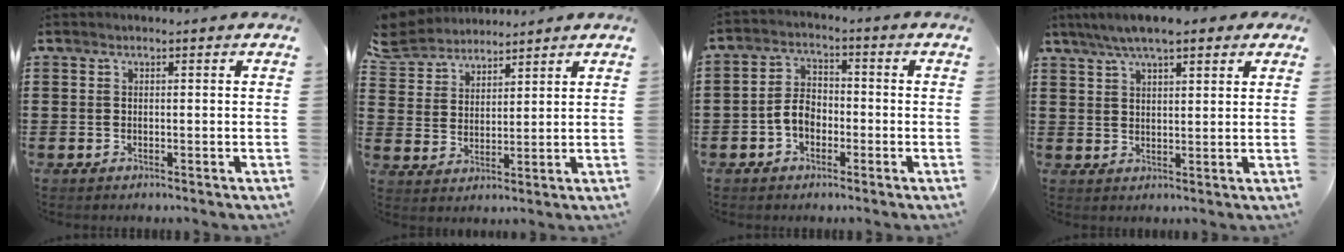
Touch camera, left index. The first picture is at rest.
{"total": 5.5, "force": [5.1, 2.1, 0.1], "torque": [-0.032, -0.019, 0.092]}
{"total": 4.5, "force": [-1.7, 3.0, 2.9], "torque": [-0.069, 0.008, -0.038]}
{"total": 6.0, "force": [4.5, 1.4, 3.7], "torque": [-0.082, 0.001, 0.081]}